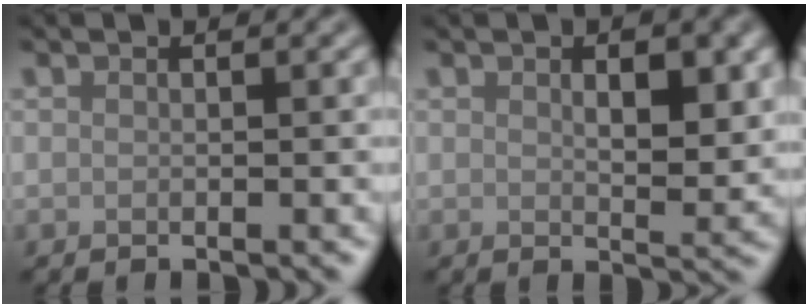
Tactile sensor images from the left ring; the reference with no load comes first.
{"total": 3.7, "force": [1.2, 1.6, 3.1], "torque": [-0.045, -0.006, 0.023]}